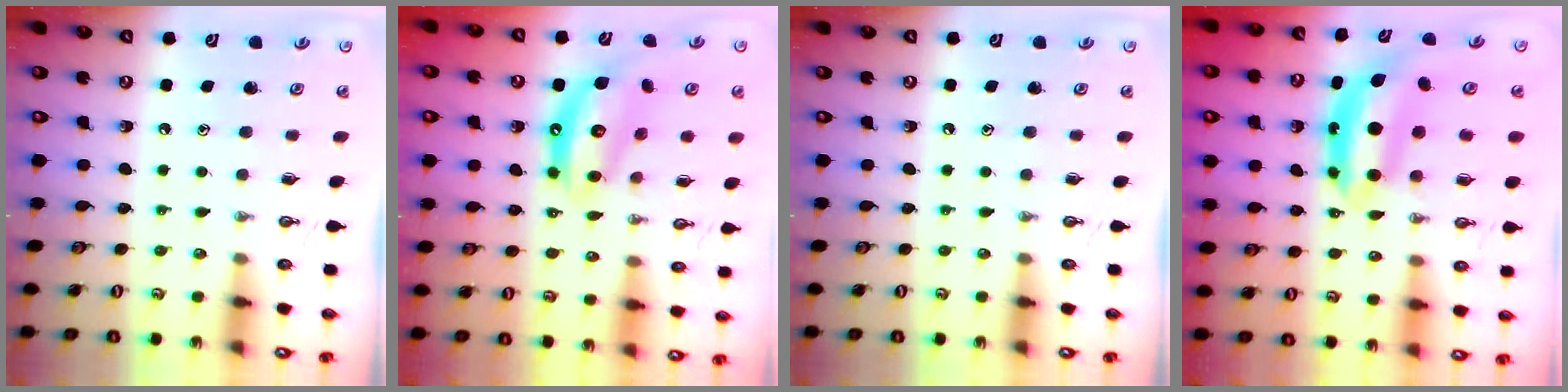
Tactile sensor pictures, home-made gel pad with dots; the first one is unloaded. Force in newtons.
{"total": 12.0, "press": 12.0, "slide": 1.2}
{"total": 0.0}
{"total": 6.8, "press": 6.8, "slide": 0.6}